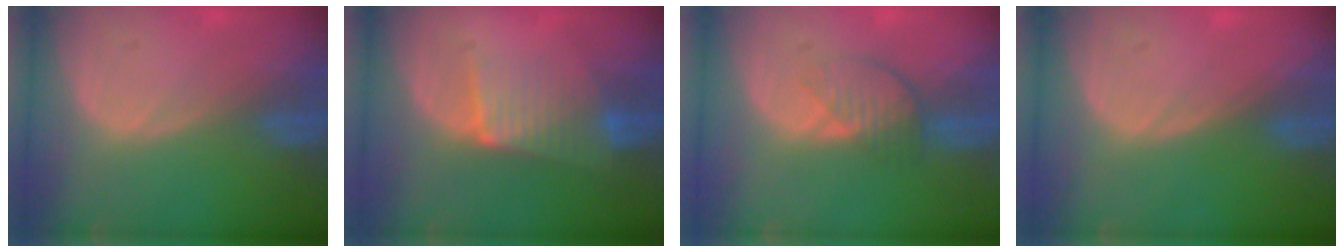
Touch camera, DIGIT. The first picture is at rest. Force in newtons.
{"total": 6.2, "press": 5.9, "slide": 1.8}
{"total": 4.0, "press": 3.7, "slide": 1.6}
{"total": 0.0}